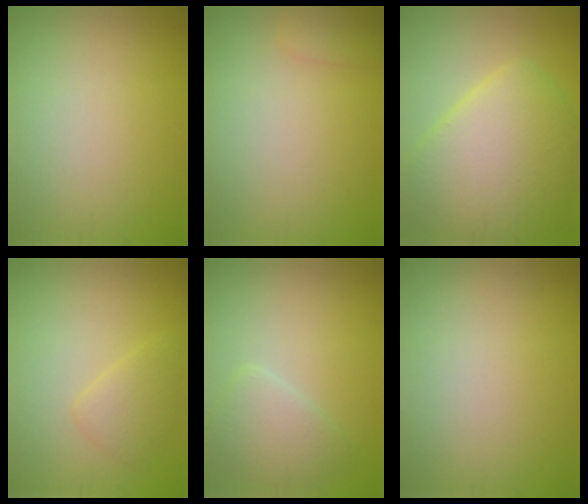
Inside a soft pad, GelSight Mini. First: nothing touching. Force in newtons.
{"total": 1.3, "press": 1.3, "slide": 0.1}
{"total": 8.4, "press": 8.4, "slide": 0.5}
{"total": 2.0, "press": 2.0, "slide": 0.1}
{"total": 2.9, "press": 2.9, "slide": 0.2}
{"total": 0.0}